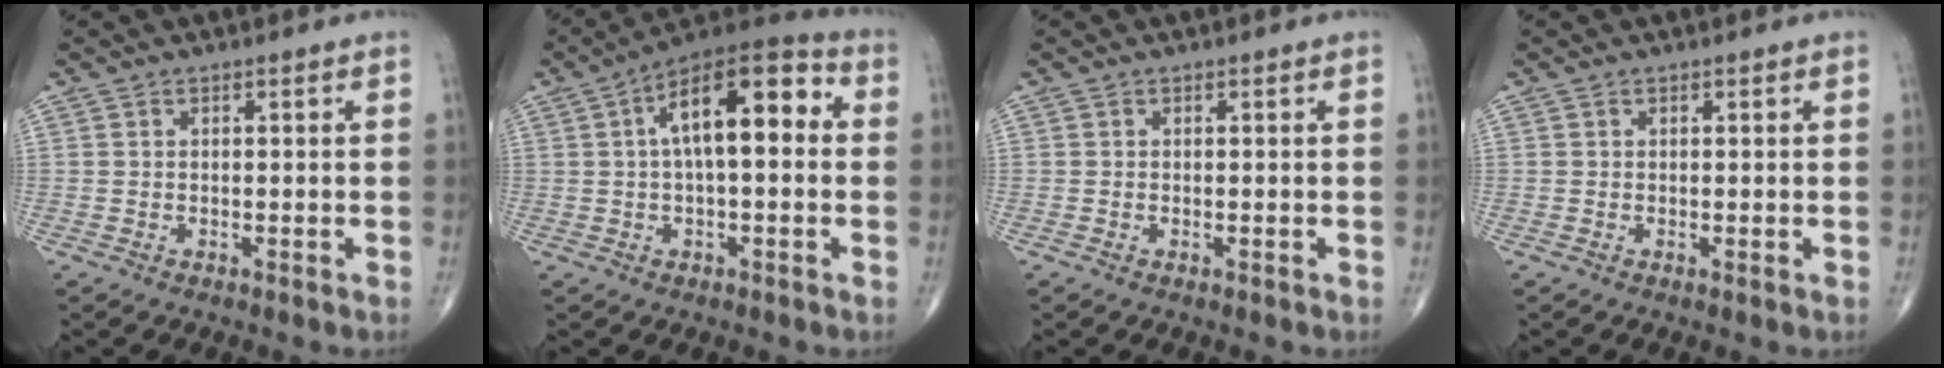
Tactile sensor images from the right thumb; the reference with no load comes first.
{"total": 15.3, "force": [2.5, 6.5, 13.6], "torque": [-0.199, 0.040, 0.030]}
{"total": 0.0}
{"total": 0.0}